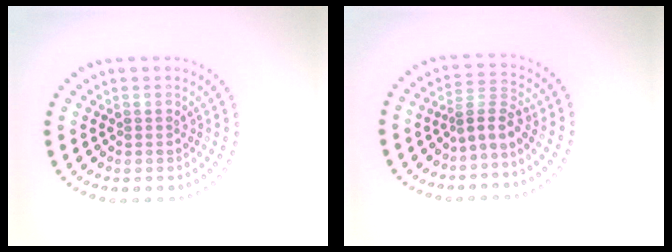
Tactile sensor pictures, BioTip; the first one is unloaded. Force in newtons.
{"total": 2.5, "press": 1.6, "slide": 1.9}